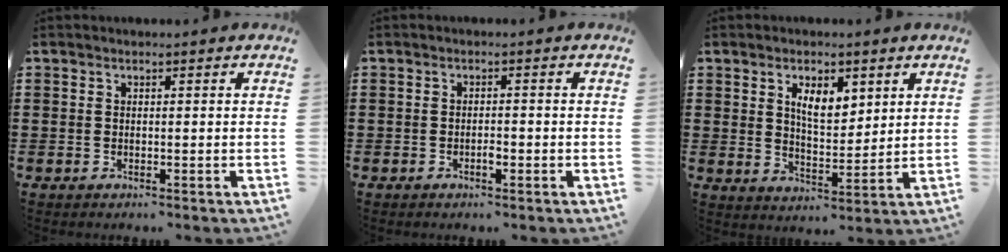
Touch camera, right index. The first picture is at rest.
{"total": 1.3, "force": [-0.7, 0.5, 1.0], "torque": [-0.020, -0.004, -0.011]}
{"total": 5.5, "force": [2.7, 2.4, 4.1], "torque": [-0.082, 0.005, 0.045]}